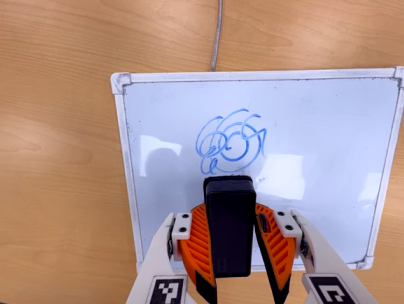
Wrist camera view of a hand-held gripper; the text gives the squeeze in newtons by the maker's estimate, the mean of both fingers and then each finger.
{"total": 8.8, "left": 7.6, "right": 9.9}